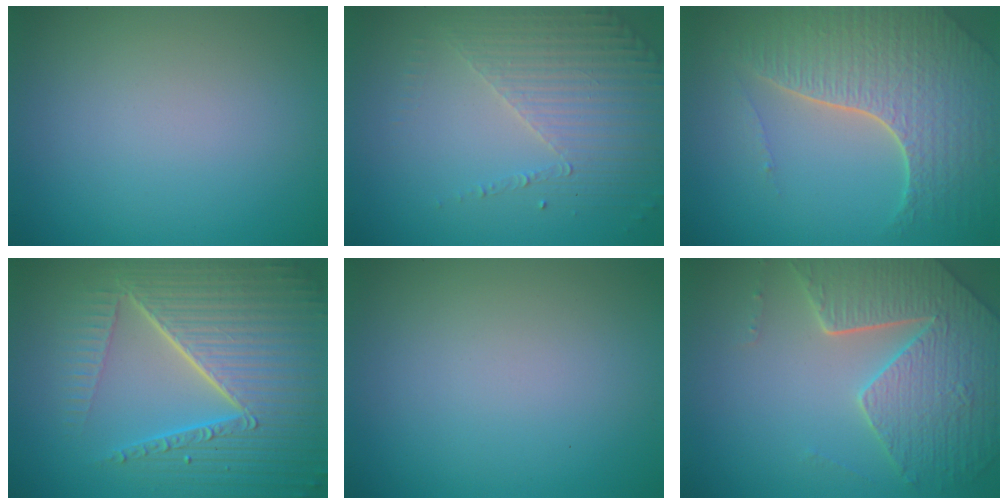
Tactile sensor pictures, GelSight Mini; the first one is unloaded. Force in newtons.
{"total": 4.2, "press": 3.1, "slide": 2.9}
{"total": 7.1, "press": 5.1, "slide": 5.0}
{"total": 10.3, "press": 6.7, "slide": 7.8}
{"total": 0.0}
{"total": 6.7, "press": 5.3, "slide": 4.0}